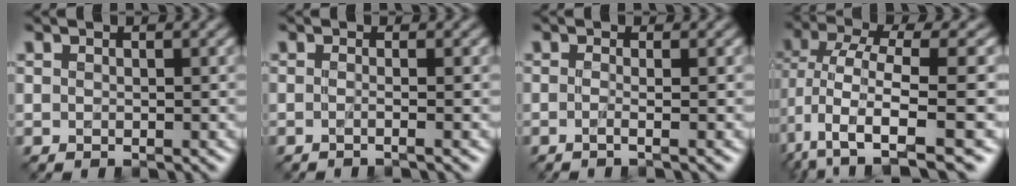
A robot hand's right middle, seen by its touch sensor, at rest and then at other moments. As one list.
[{"total": 2.4, "force": [-0.1, 1.2, 2.2], "torque": [-0.005, -0.010, -0.034]}, {"total": 2.3, "force": [-0.2, 1.0, 2.1], "torque": [-0.019, -0.011, -0.029]}, {"total": 7.6, "force": [-2.2, 2.9, 6.6], "torque": [-0.131, 0.000, -0.041]}]